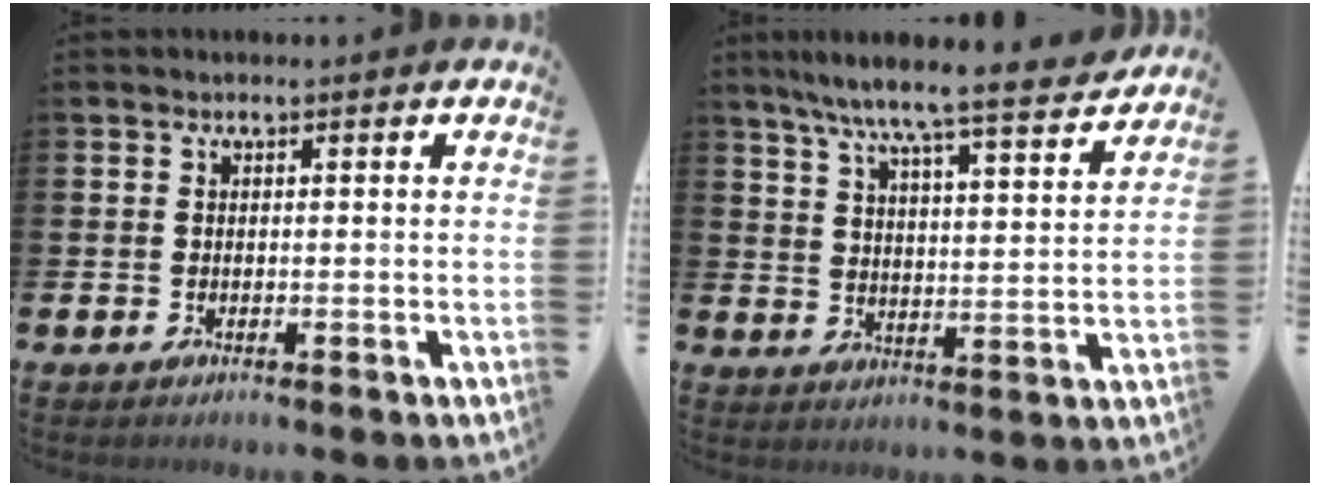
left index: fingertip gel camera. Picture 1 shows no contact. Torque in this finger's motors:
{"motor_torque": [0.81, -1.33, 0.93, 0.21]}